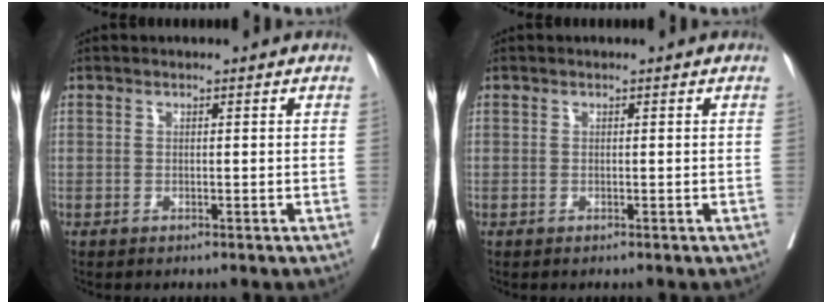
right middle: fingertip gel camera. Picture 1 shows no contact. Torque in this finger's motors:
{"motor_torque": [0.00, 0.00, 0.00, 0.00]}